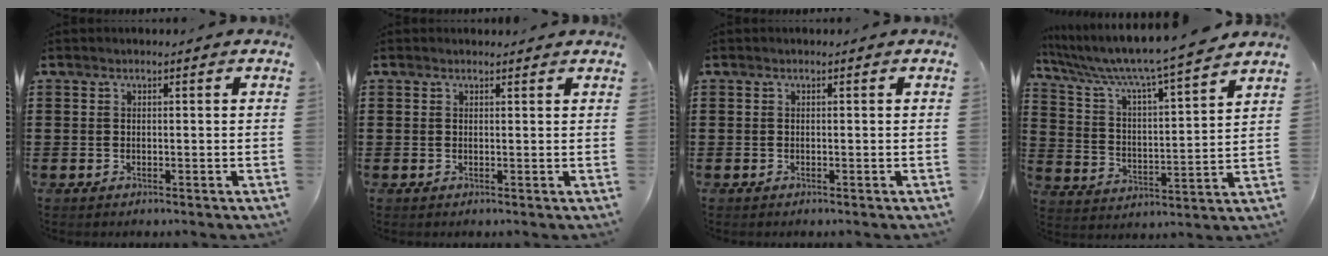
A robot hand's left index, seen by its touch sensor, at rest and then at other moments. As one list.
[{"total": 0.8, "force": [0.7, 0.1, 0.1], "torque": [-0.004, -0.001, 0.016]}, {"total": 0.0}, {"total": 7.1, "force": [6.3, -0.4, 3.2], "torque": [-0.091, -0.052, 0.098]}]